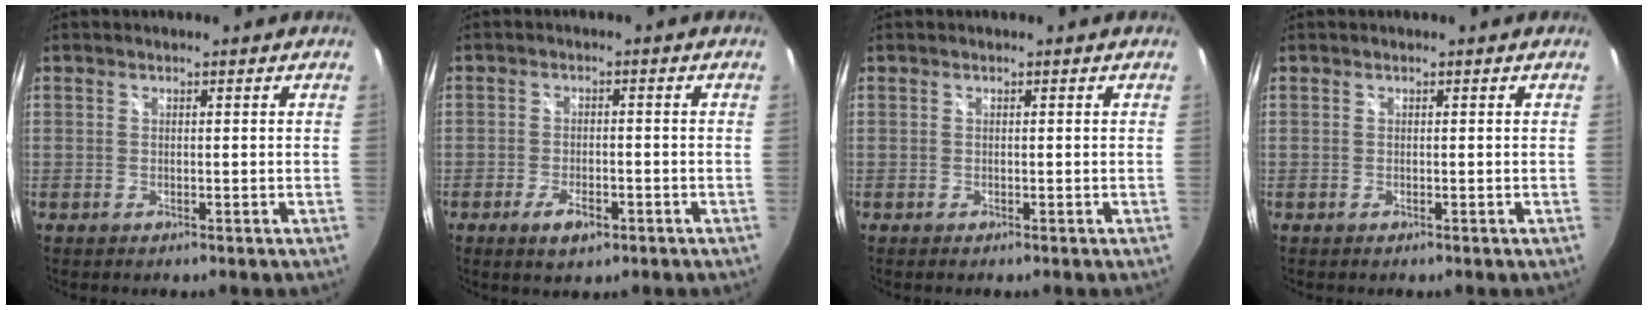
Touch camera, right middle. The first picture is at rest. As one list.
[{"total": 4.4, "force": [-2.4, 1.8, 3.3], "torque": [-0.073, -0.007, -0.040]}, {"total": 0.0}, {"total": 0.0}]